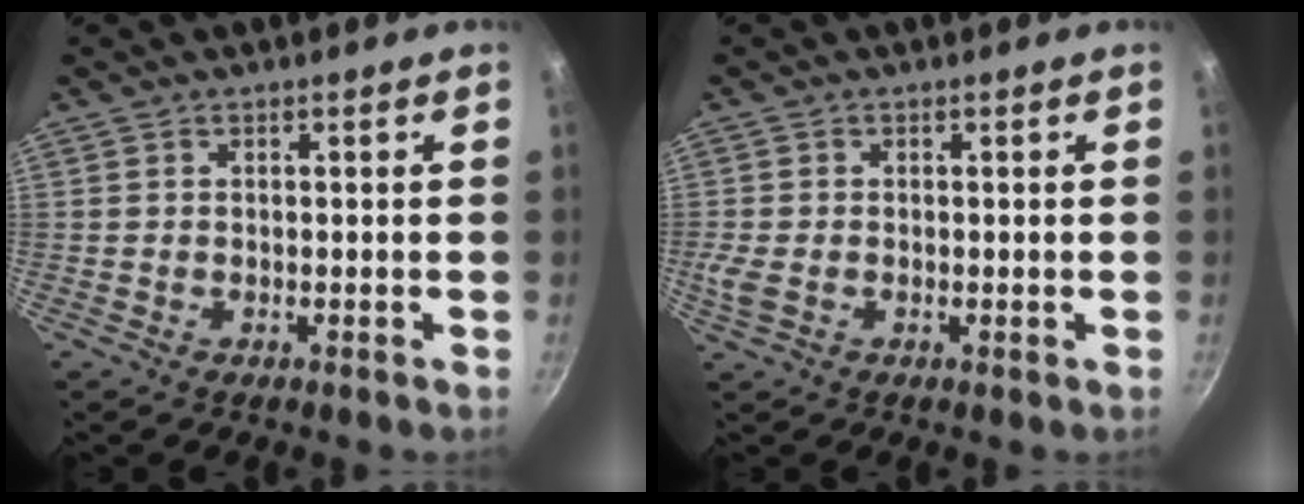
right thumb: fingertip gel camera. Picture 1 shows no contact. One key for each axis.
{"total": 2.7, "fx": -0.4, "fy": 1.7, "fz": 2.0, "tx": -0.041, "ty": -0.002, "tz": -0.009}